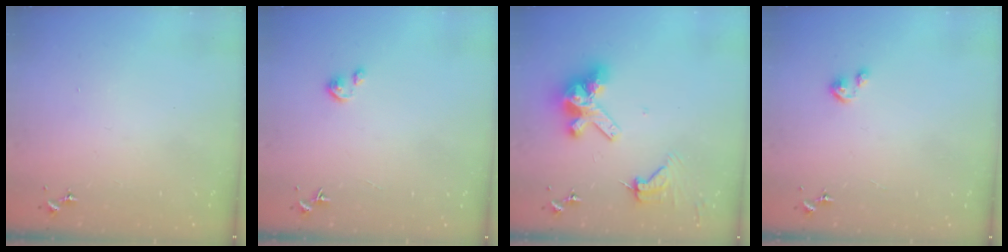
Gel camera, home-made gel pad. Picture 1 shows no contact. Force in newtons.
{"total": 2.6, "press": 2.6, "slide": 0.2}
{"total": 13.2, "press": 13.1, "slide": 1.5}
{"total": 1.8, "press": 1.8, "slide": 0.2}